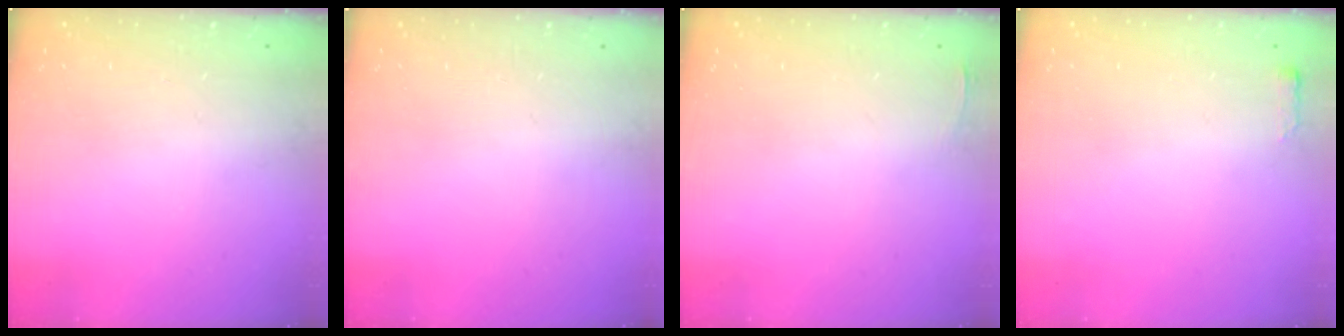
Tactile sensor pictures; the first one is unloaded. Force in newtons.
{"total": 0.0}
{"total": 3.3, "press": 2.7, "slide": 1.8}
{"total": 2.4, "press": 2.4, "slide": 0.4}